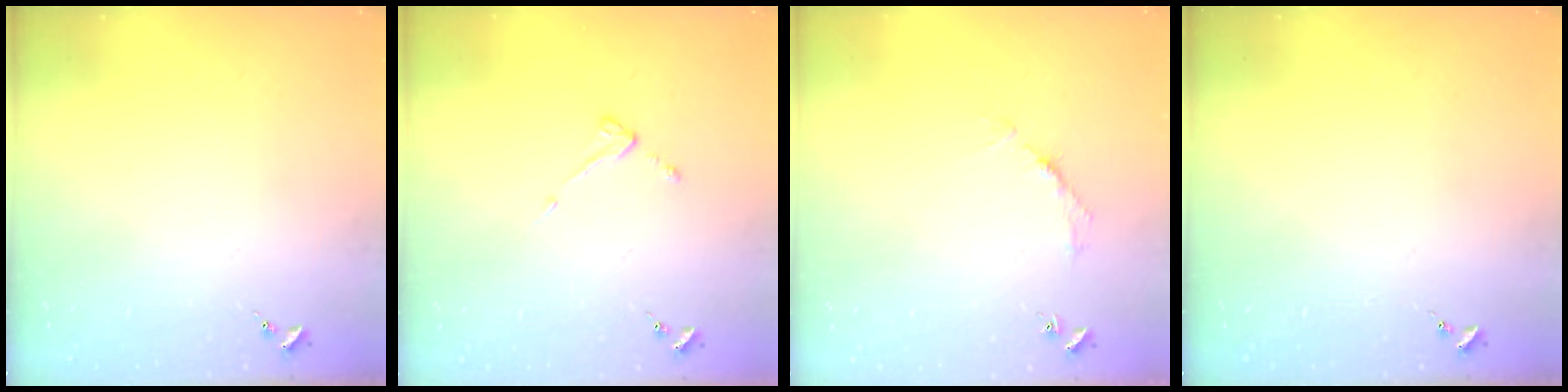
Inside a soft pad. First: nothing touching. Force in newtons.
{"total": 3.8, "press": 3.8, "slide": 0.3}
{"total": 2.7, "press": 2.7, "slide": 0.4}
{"total": 0.0}